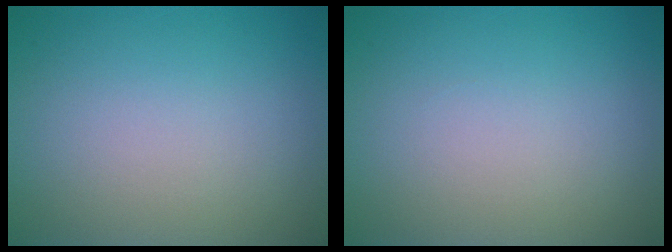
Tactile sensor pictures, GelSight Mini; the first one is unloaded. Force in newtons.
{"total": 0.0}